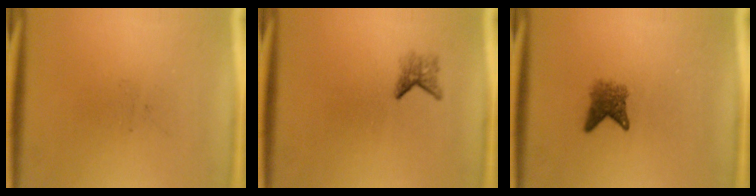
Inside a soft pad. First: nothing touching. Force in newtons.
{"total": 1.6}
{"total": 2.8}